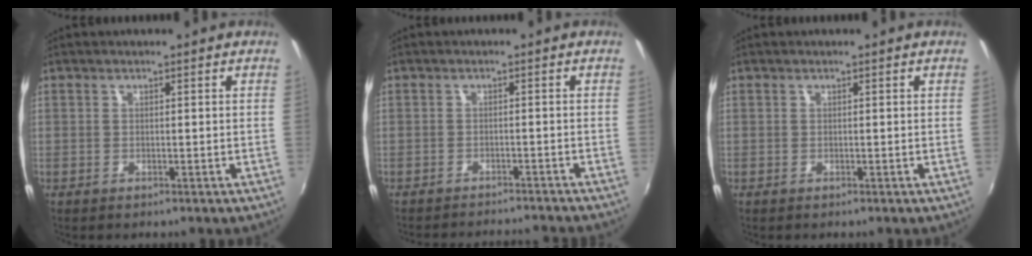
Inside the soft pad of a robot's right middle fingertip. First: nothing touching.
{"total": 9.3, "force": [-8.8, 0.7, 3.2], "torque": [-0.072, -0.008, -0.123]}
{"total": 0.0}